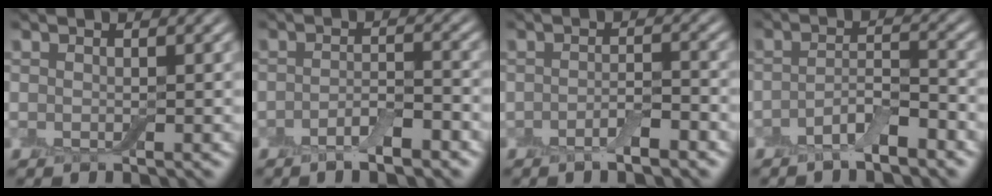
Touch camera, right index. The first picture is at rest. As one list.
[{"total": 2.9, "force": [-1.8, 0.8, 2.1], "torque": [-0.037, 0.002, -0.034]}, {"total": 2.3, "force": [-1.4, 0.6, 1.7], "torque": [-0.028, 0.000, -0.025]}, {"total": 3.4, "force": [-2.2, 0.9, 2.4], "torque": [-0.044, 0.008, -0.044]}]